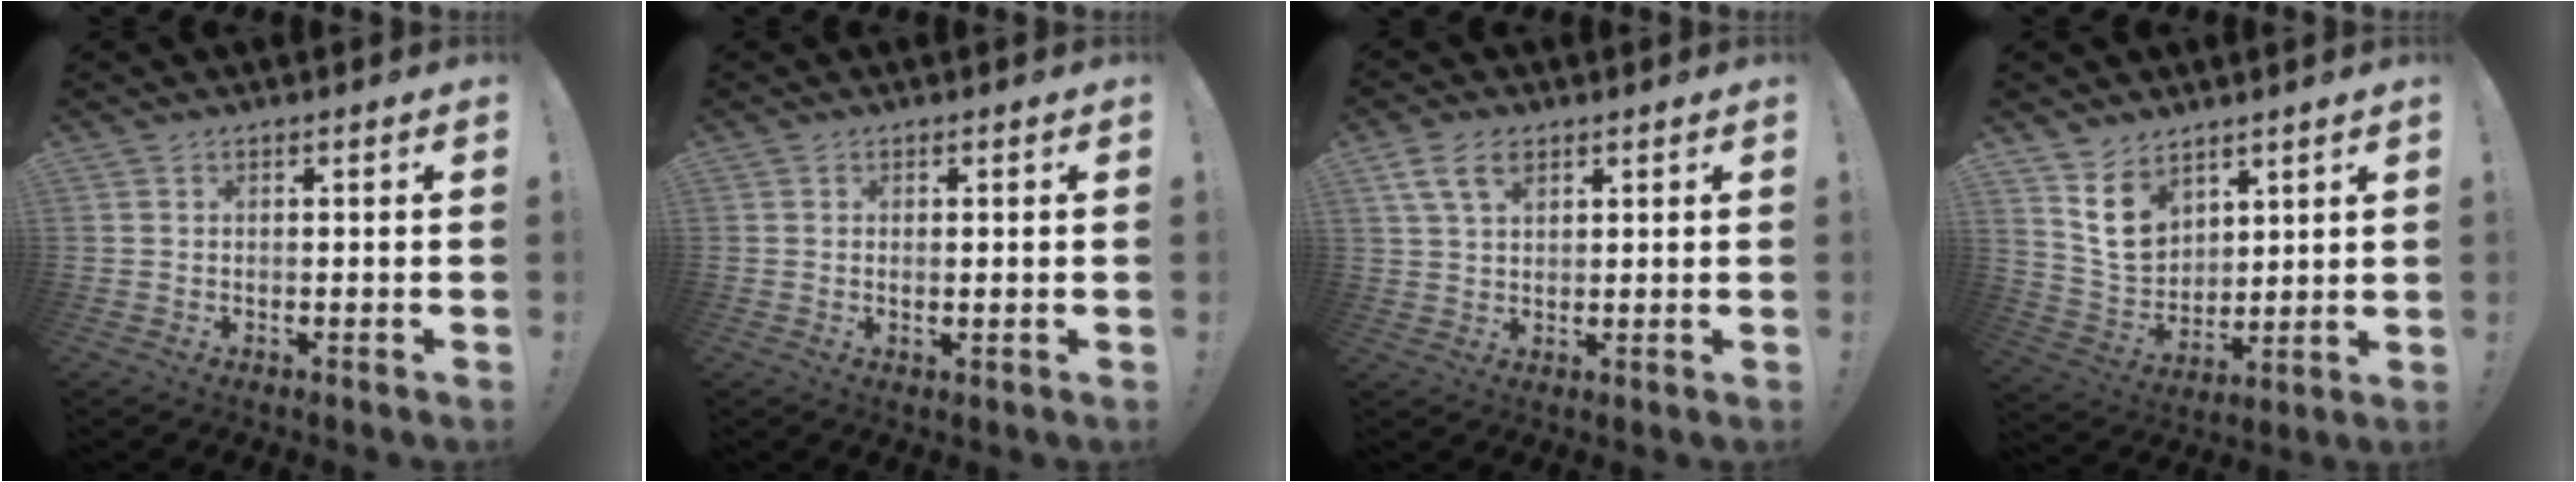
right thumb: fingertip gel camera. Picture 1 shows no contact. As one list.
[{"total": 1.1, "force": [0.7, 0.2, 0.9], "torque": [-0.001, -0.006, 0.009]}, {"total": 7.8, "force": [4.0, 4.7, 4.8], "torque": [-0.086, -0.003, 0.080]}, {"total": 11.9, "force": [7.1, 8.4, 4.5], "torque": [-0.075, -0.043, 0.144]}]